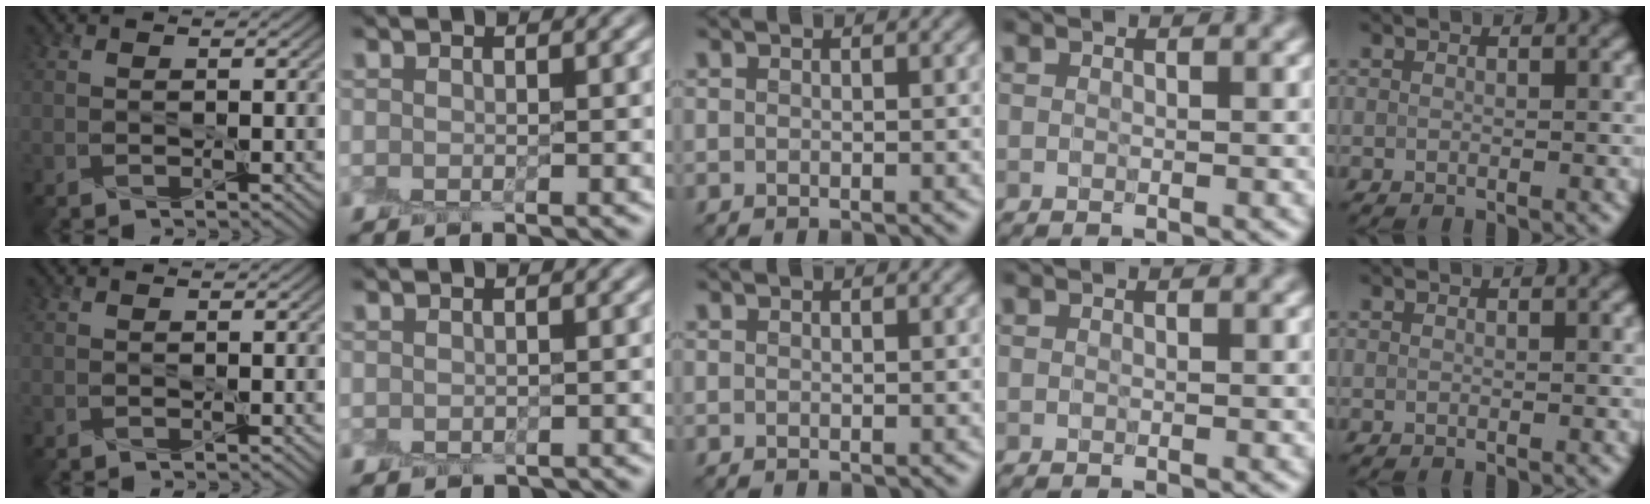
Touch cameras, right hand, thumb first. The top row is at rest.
{"index": {"total": 1.0, "force": [-0.8, 0.6, -0.1], "torque": [0.008, -0.006, -0.014]}}